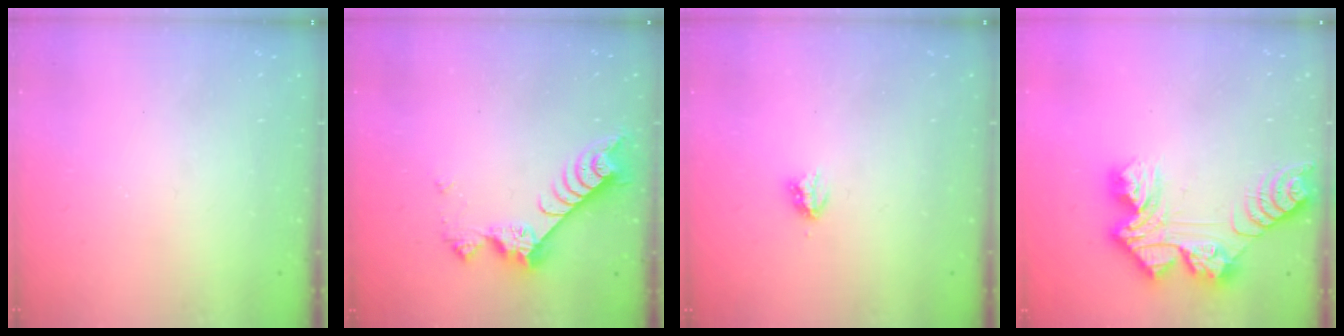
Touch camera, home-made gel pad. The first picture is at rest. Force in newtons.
{"total": 9.0, "press": 9.0, "slide": 1.0}
{"total": 2.9, "press": 2.9, "slide": 0.5}
{"total": 13.7, "press": 13.7, "slide": 1.1}